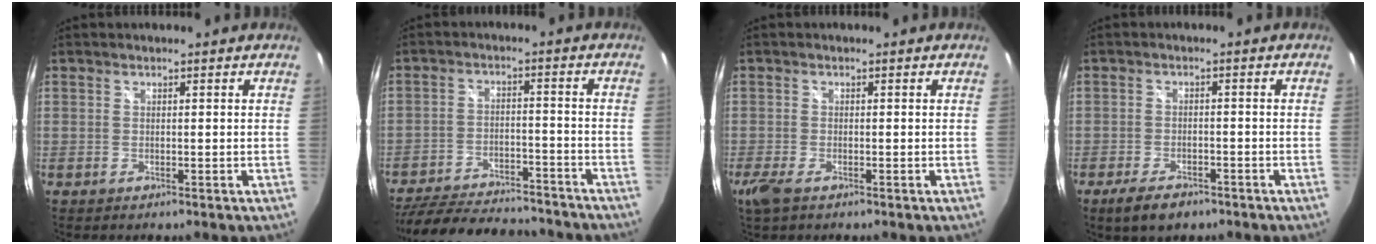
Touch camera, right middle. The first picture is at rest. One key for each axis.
{"total": 23.1, "fx": -19.8, "fy": 6.5, "fz": 9.9, "tx": -0.201, "ty": -0.012, "tz": -0.274}
{"total": 3.2, "fx": -2.0, "fy": 1.1, "fz": 2.2, "tx": -0.051, "ty": -0.010, "tz": -0.039}
{"total": 5.9, "fx": -4.2, "fy": 2.5, "fz": 3.3, "tx": -0.080, "ty": -0.009, "tz": -0.069}